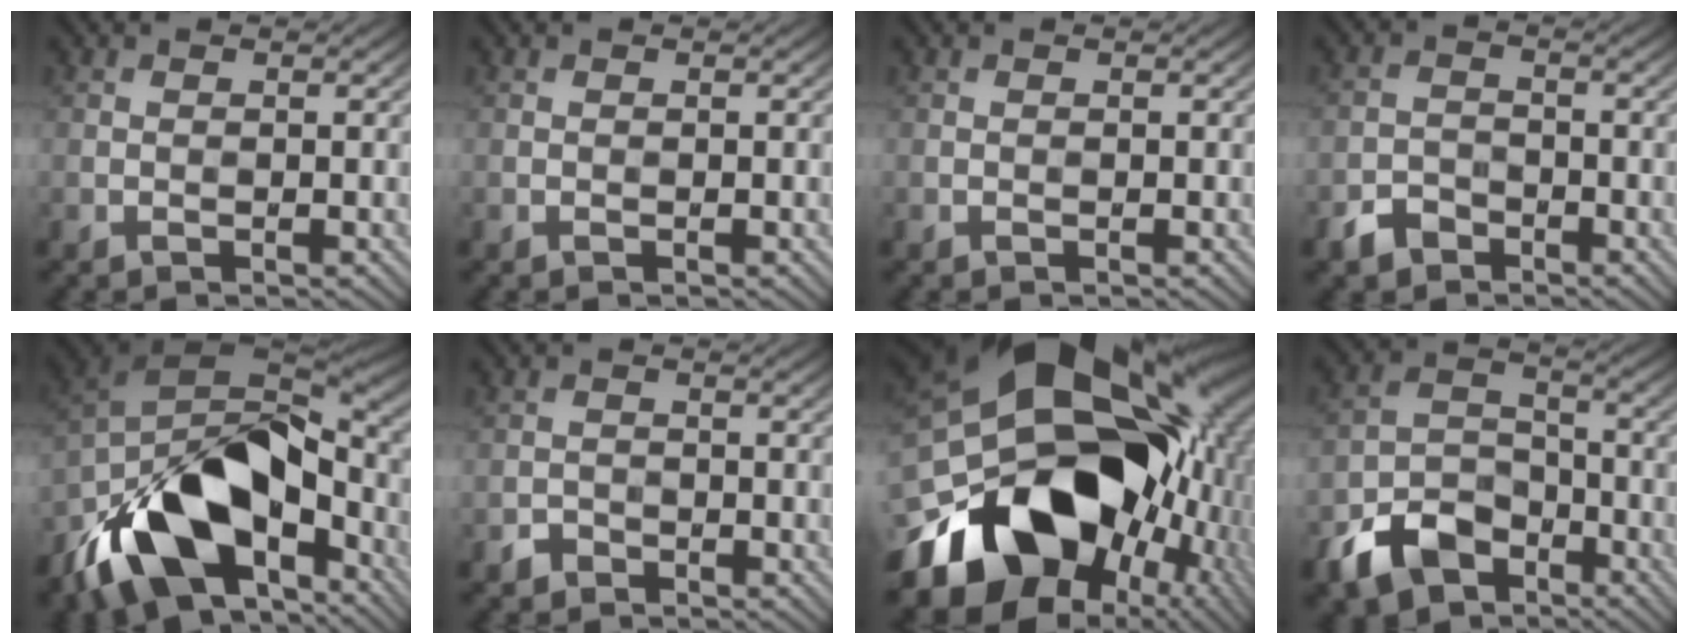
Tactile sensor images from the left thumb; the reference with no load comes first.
{"total": 0.0}
{"total": 0.0}
{"total": 3.2, "force": [-2.3, 1.9, 1.0], "torque": [-0.024, -0.006, -0.049]}
{"total": 17.7, "force": [-8.4, 9.2, 12.6], "torque": [-0.240, -0.038, -0.135]}
{"total": 1.3, "force": [-1.0, 0.8, 0.1], "torque": [-0.003, -0.001, -0.020]}
{"total": 21.3, "force": [-1.7, 15.4, 14.6], "torque": [-0.282, -0.076, 0.007]}
{"total": 9.7, "force": [-5.8, 6.1, 4.8], "torque": [-0.105, -0.020, -0.115]}